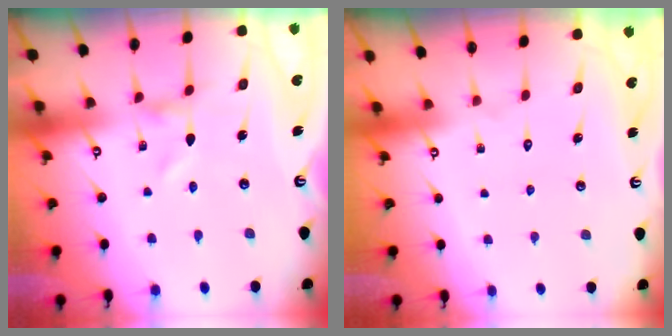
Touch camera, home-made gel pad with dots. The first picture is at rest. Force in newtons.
{"total": 1.5, "press": 1.5, "slide": 0.1}